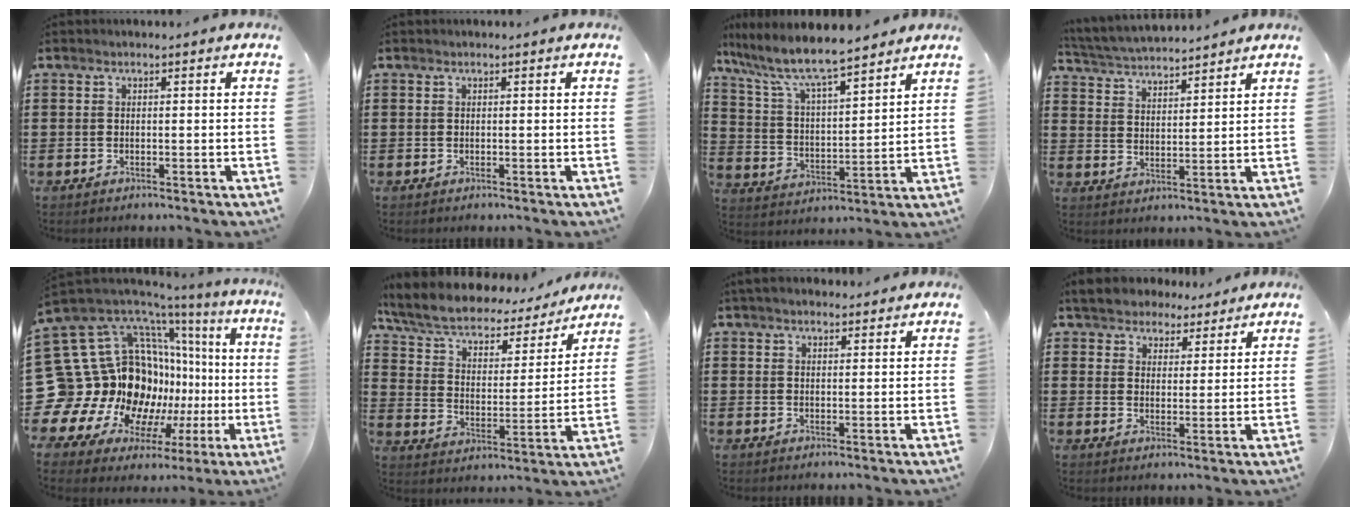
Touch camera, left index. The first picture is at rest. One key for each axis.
{"total": 0.0}
{"total": 8.0, "fx": 7.1, "fy": 1.1, "fz": 3.6, "tx": -0.102, "ty": -0.038, "tz": 0.119}
{"total": 4.2, "fx": 4.2, "fy": 0.1, "fz": 0.4, "tx": -0.027, "ty": -0.023, "tz": 0.073}
{"total": 22.0, "fx": -0.1, "fy": 17.8, "fz": 12.8, "tx": -0.315, "ty": -0.071, "tz": 0.058}
{"total": 6.0, "fx": 4.9, "fy": 2.4, "fz": 2.5, "tx": -0.072, "ty": -0.033, "tz": 0.081}
{"total": 2.2, "fx": 2.0, "fy": 0.7, "fz": 0.7, "tx": -0.018, "ty": 0.005, "tz": 0.038}
{"total": 4.8, "fx": 4.4, "fy": 2.0, "fz": 0.5, "tx": -0.032, "ty": -0.009, "tz": 0.081}